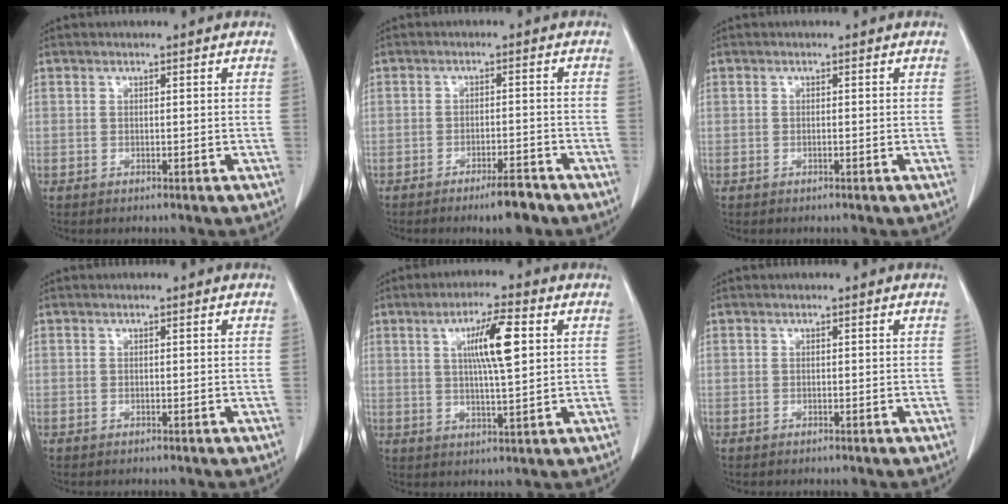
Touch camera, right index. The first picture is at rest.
{"total": 4.5, "force": [-3.4, 0.7, 2.8], "torque": [-0.045, -0.002, -0.052]}
{"total": 0.0}
{"total": 0.0}
{"total": 8.3, "force": [2.3, 0.8, 8.0], "torque": [-0.141, 0.004, 0.041]}
{"total": 0.0}